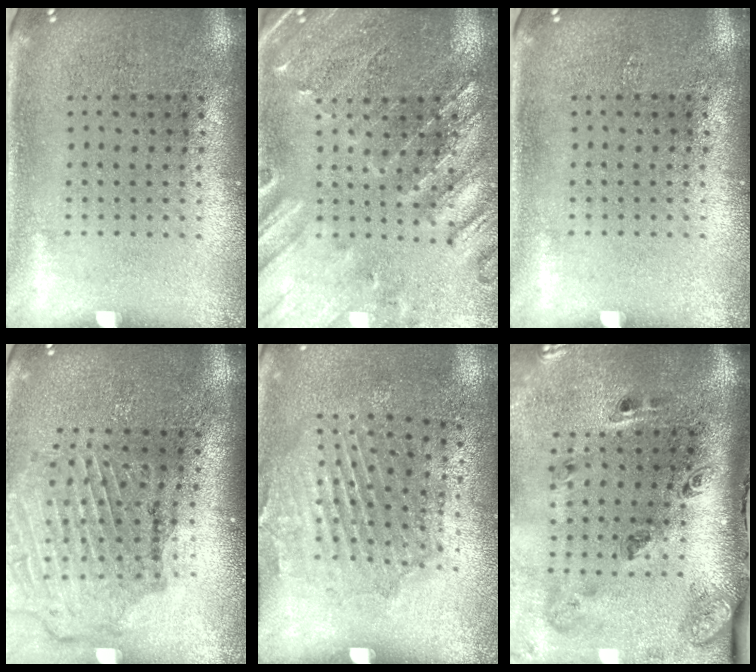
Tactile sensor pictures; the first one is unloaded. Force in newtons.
{"total": 0.6, "press": 0.4, "slide": 0.4}
{"total": 0.0}
{"total": 1.7, "press": 1.7, "slide": 0.3}
{"total": 1.8, "press": 1.3, "slide": 1.2}
{"total": 3.5, "press": 2.2, "slide": 2.7}